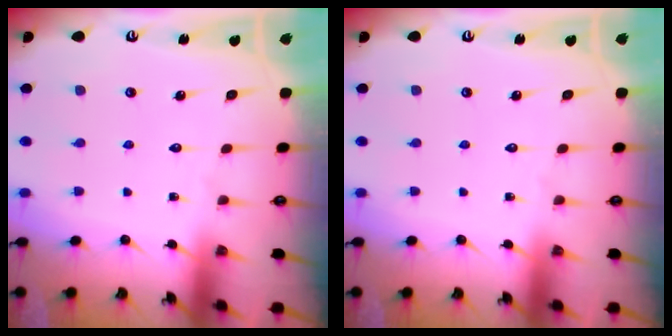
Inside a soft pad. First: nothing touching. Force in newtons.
{"total": 0.0}